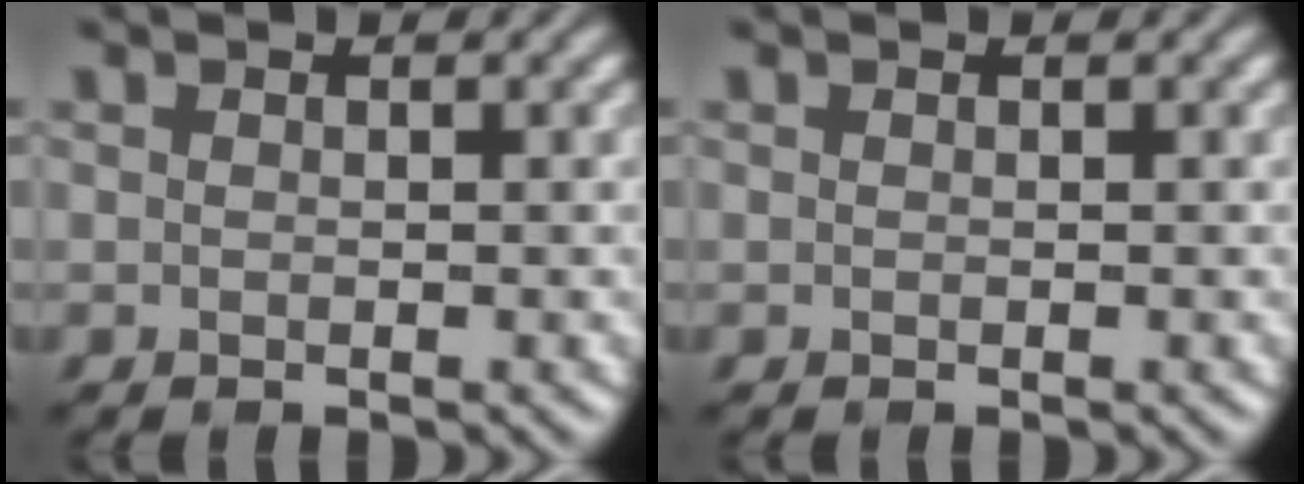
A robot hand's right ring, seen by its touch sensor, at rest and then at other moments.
{"total": 0.0}